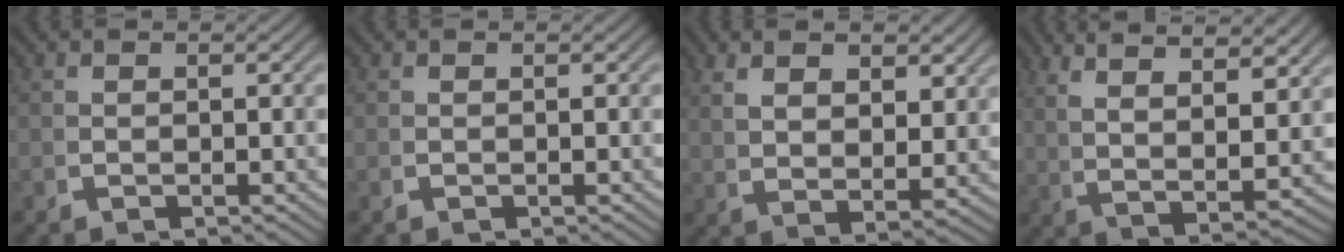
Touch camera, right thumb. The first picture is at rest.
{"total": 0.0}
{"total": 4.0, "force": [2.5, 1.4, 2.8], "torque": [-0.035, -0.002, 0.052]}
{"total": 9.3, "force": [4.2, 4.2, 7.2], "torque": [-0.129, 0.010, 0.068]}